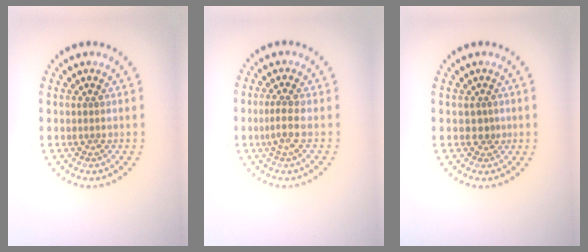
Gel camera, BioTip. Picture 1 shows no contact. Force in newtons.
{"total": 1.6, "press": 1.3, "slide": 1.0}
{"total": 1.2, "press": 0.9, "slide": 0.9}